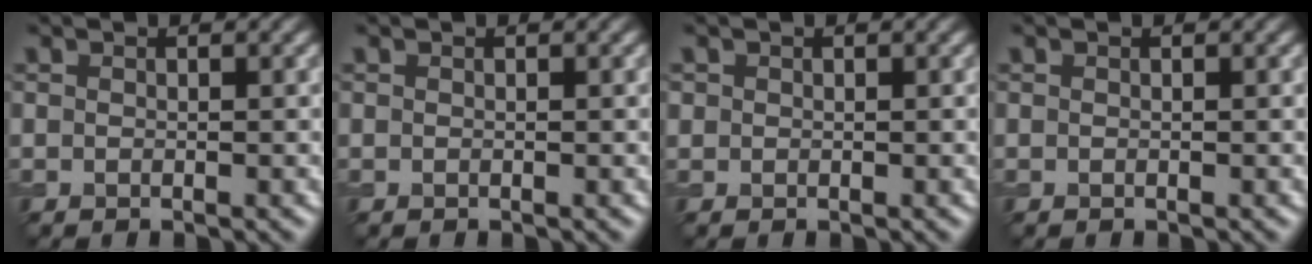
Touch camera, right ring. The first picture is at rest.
{"total": 0.0}
{"total": 0.5, "force": [0.2, 0.5, 0.0], "torque": [0.006, 0.000, 0.002]}
{"total": 0.0}